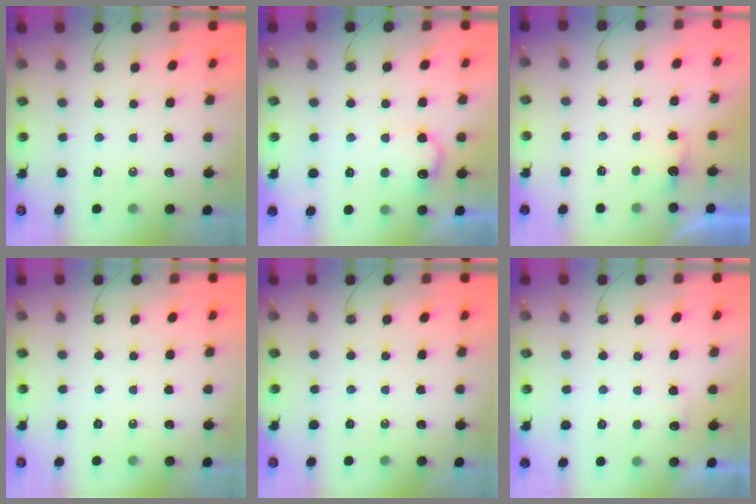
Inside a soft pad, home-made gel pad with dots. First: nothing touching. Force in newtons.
{"total": 10.9, "press": 10.9, "slide": 0.5}
{"total": 2.4, "press": 2.3, "slide": 0.7}
{"total": 0.0}
{"total": 0.0}
{"total": 3.0, "press": 2.8, "slide": 1.0}